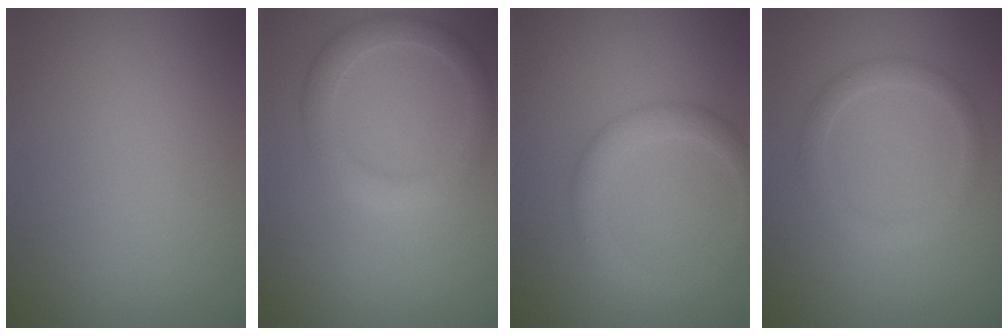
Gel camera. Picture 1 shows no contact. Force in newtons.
{"total": 2.8, "press": 2.8, "slide": 0.1}
{"total": 2.8, "press": 2.8, "slide": 0.1}
{"total": 1.9, "press": 1.9, "slide": 0.2}